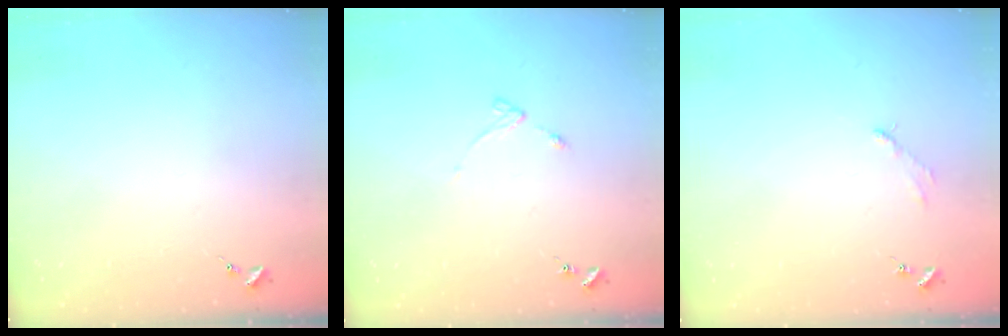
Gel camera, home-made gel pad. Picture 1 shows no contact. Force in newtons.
{"total": 4.7, "press": 4.6, "slide": 0.6}
{"total": 2.9, "press": 2.9, "slide": 0.4}